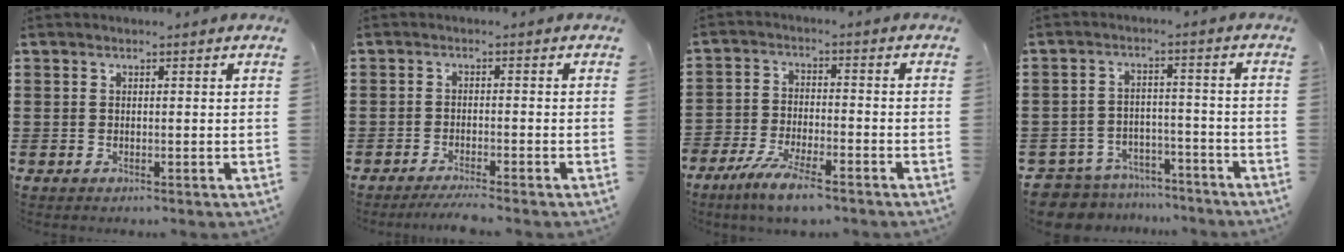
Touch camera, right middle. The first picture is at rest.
{"total": 2.0, "force": [-1.8, -0.3, 1.0], "torque": [-0.016, -0.001, -0.034]}
{"total": 5.9, "force": [-4.8, 1.1, 3.2], "torque": [-0.078, -0.007, -0.096]}
{"total": 5.8, "force": [-5.7, 1.1, 0.3], "torque": [-0.028, 0.007, -0.123]}